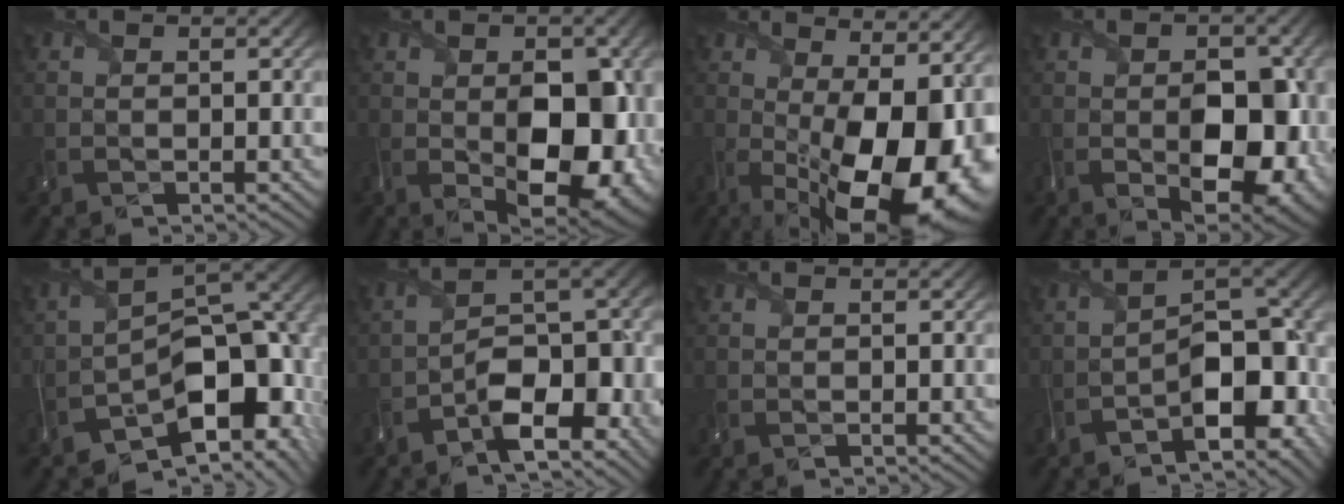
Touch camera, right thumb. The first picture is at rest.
{"total": 13.9, "force": [-1.6, 8.1, 11.2], "torque": [-0.144, -0.035, 0.002]}
{"total": 19.2, "force": [-2.6, 9.1, 16.7], "torque": [-0.211, -0.028, -0.015]}
{"total": 11.5, "force": [-1.7, 6.9, 9.0], "torque": [-0.128, -0.034, -0.006]}
{"total": 12.4, "force": [-6.1, 5.9, 9.1], "torque": [-0.129, -0.012, -0.110]}
{"total": 11.3, "force": [-5.9, 4.7, 8.5], "torque": [-0.130, -0.013, -0.102]}
{"total": 0.0}
{"total": 12.1, "force": [-5.2, 5.3, 9.6], "torque": [-0.141, -0.011, -0.088]}